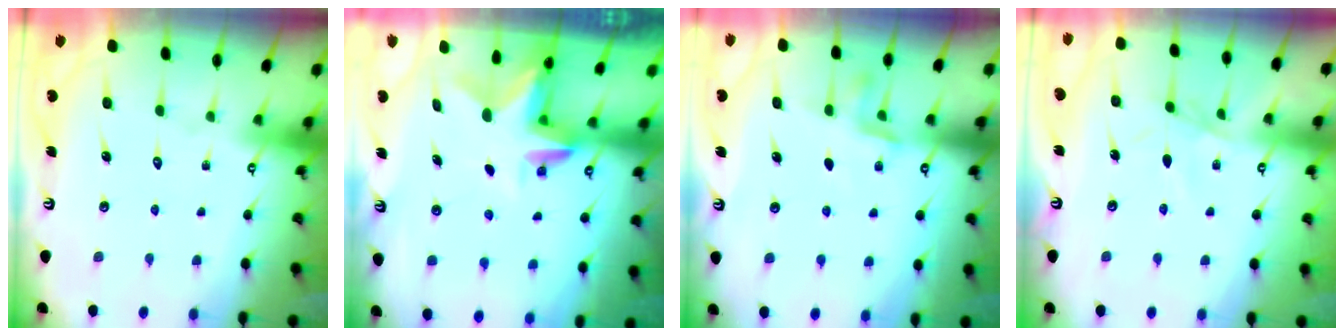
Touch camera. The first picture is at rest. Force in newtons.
{"total": 3.5, "press": 3.4, "slide": 0.3}
{"total": 5.3, "press": 5.2, "slide": 1.2}
{"total": 2.5, "press": 2.5, "slide": 0.6}